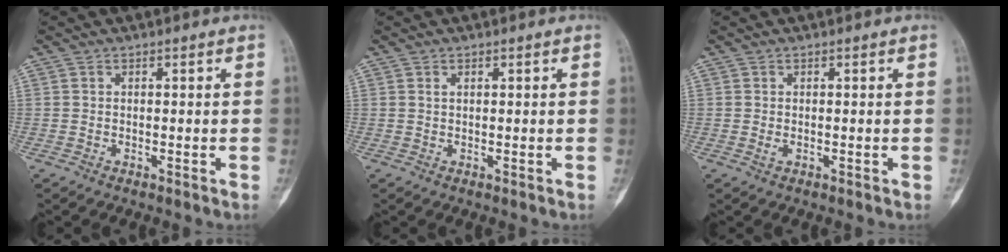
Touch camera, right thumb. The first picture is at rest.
{"total": 0.6, "force": [0.3, 0.3, 0.4], "torque": [-0.009, 0.003, 0.006]}
{"total": 0.6, "force": [-0.1, 0.4, 0.5], "torque": [-0.010, -0.002, -0.001]}